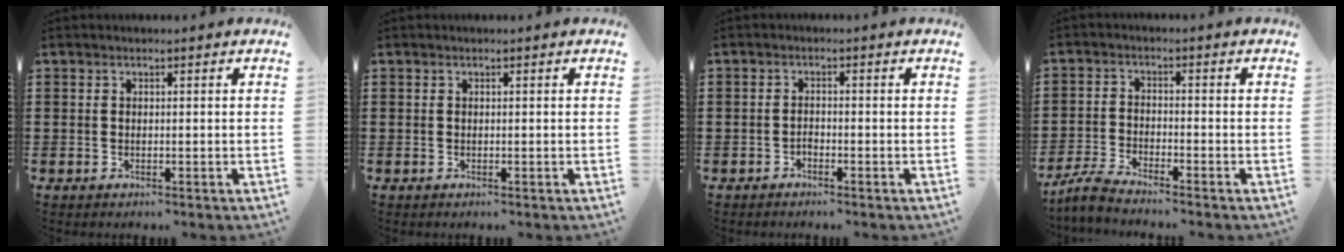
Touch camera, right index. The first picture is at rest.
{"total": 0.0}
{"total": 1.0, "force": [-0.9, 0.4, 0.2], "torque": [-0.008, -0.001, -0.018]}
{"total": 3.7, "force": [-3.6, -0.2, 0.9], "torque": [-0.032, -0.004, -0.077]}